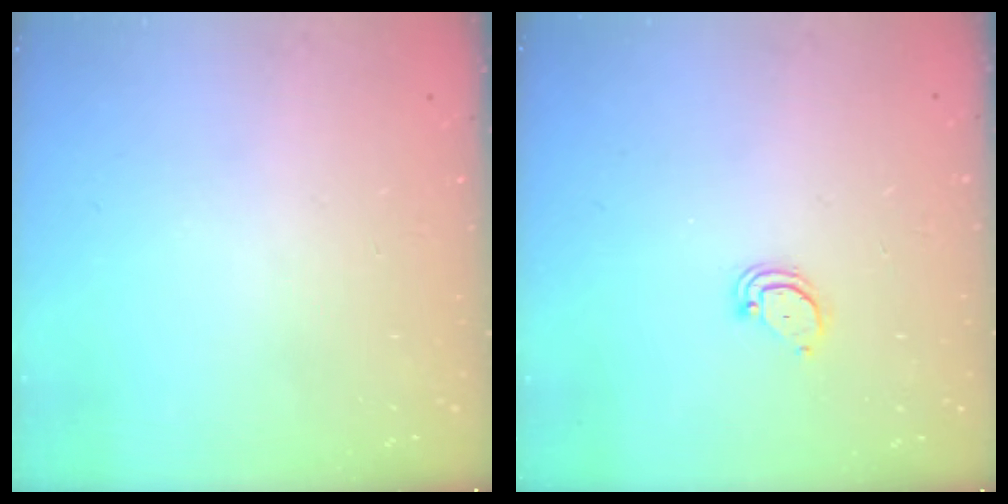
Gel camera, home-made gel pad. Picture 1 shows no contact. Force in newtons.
{"total": 2.6, "press": 2.6, "slide": 0.2}